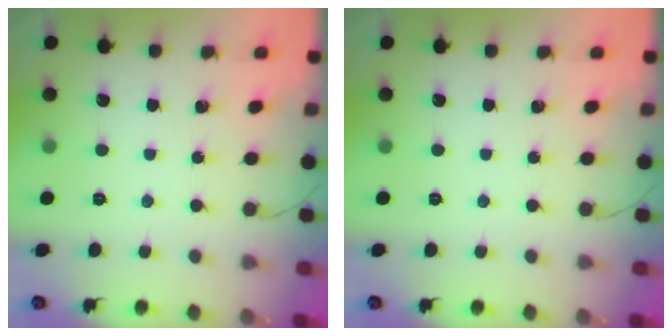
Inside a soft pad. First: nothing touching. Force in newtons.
{"total": 0.0}